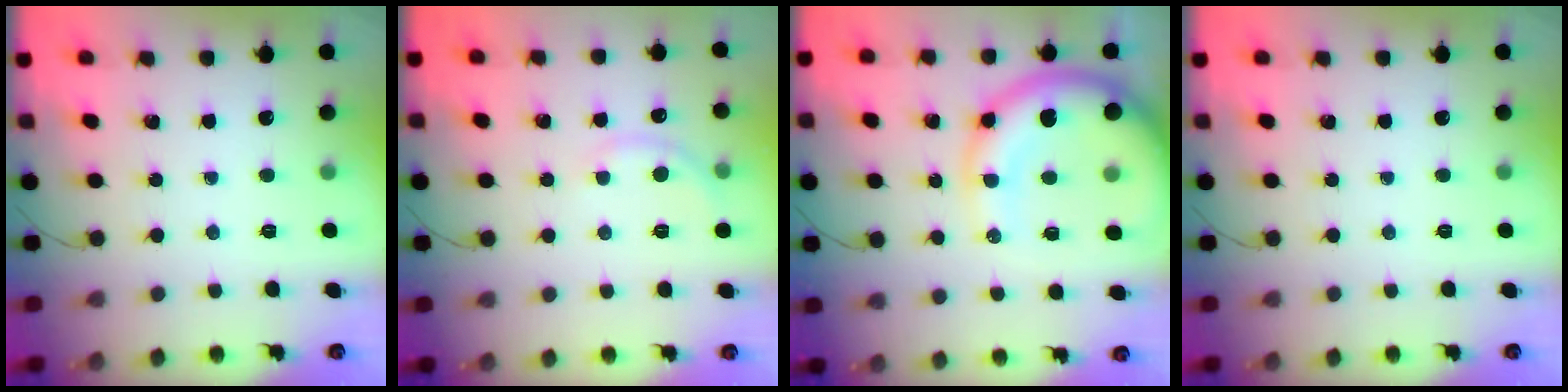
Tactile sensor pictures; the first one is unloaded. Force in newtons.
{"total": 3.9, "press": 3.7, "slide": 1.2}
{"total": 14.5, "press": 13.9, "slide": 3.9}
{"total": 0.0}